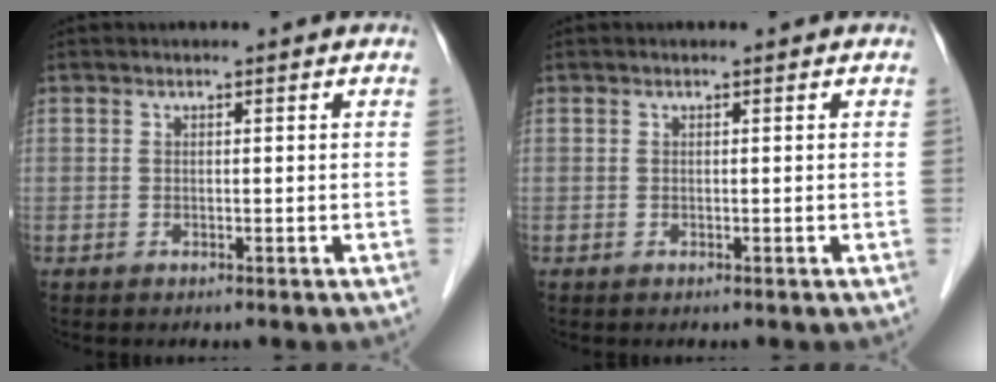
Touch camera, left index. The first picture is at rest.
{"total": 0.0}